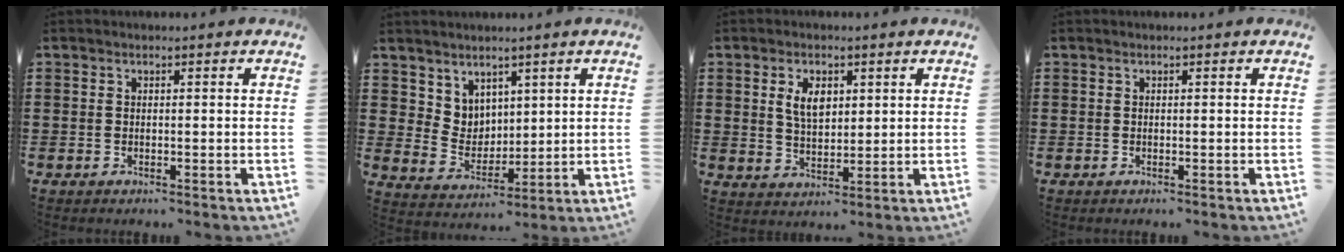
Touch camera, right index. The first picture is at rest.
{"total": 5.3, "force": [3.8, 3.6, 0.1], "torque": [-0.026, -0.006, 0.073]}
{"total": 4.9, "force": [1.8, 2.8, 3.6], "torque": [-0.072, 0.007, 0.029]}
{"total": 0.0}